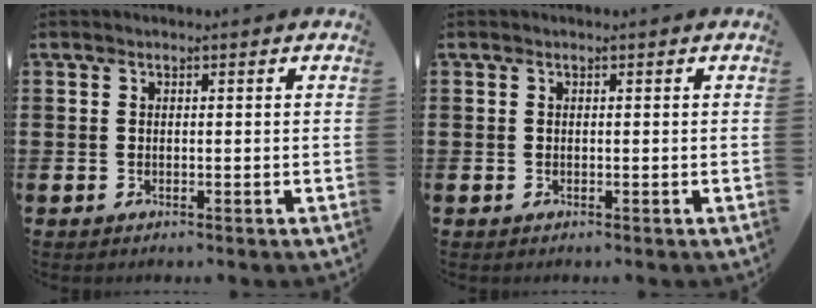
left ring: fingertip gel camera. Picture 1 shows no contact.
{"total": 0.0}